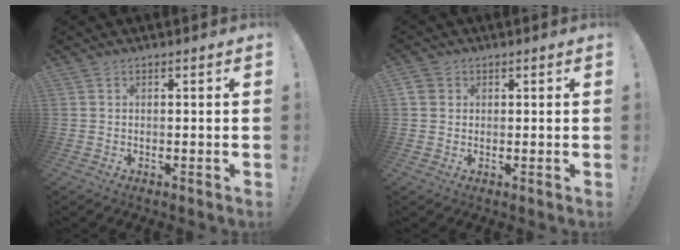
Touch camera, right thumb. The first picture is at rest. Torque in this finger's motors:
{"motor_torque": [0.05, -0.04, -0.05, 0.09, 0.00]}